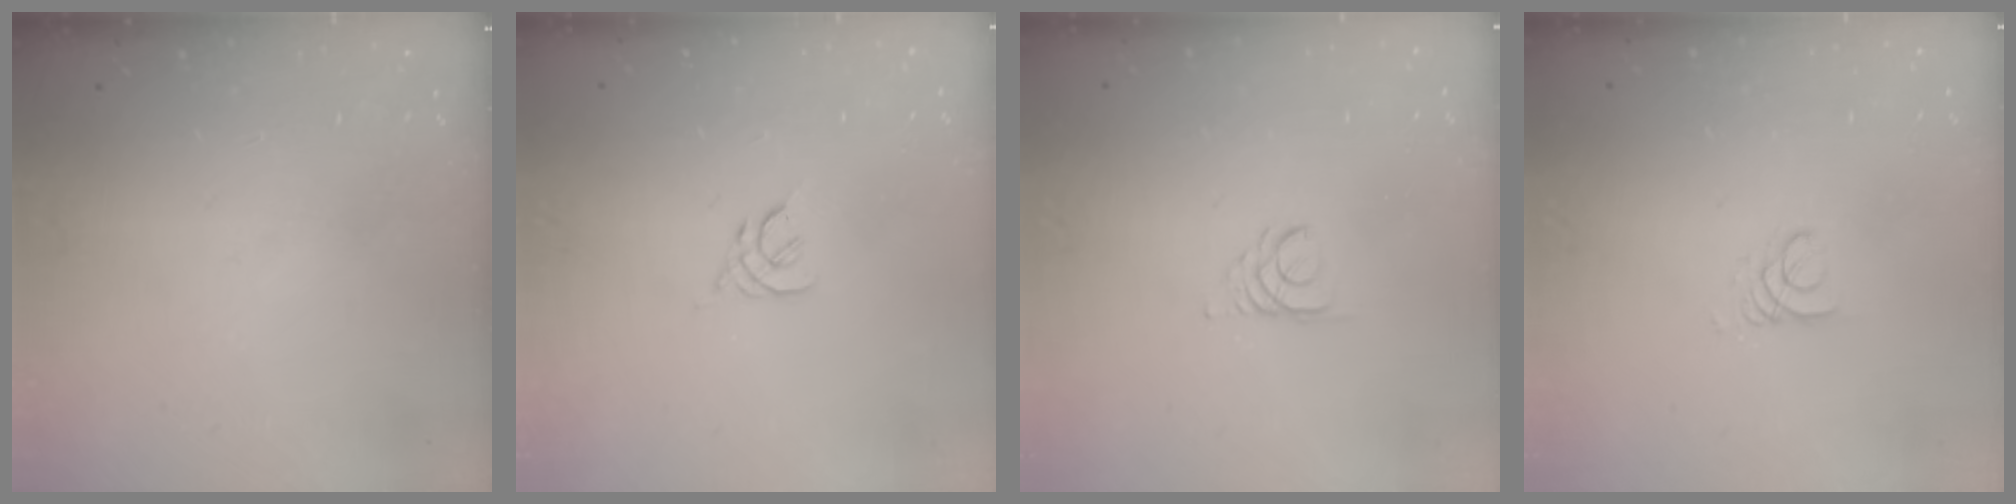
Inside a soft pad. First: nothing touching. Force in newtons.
{"total": 2.2, "press": 2.1, "slide": 0.6}
{"total": 2.6, "press": 2.6, "slide": 0.2}
{"total": 2.6, "press": 2.6, "slide": 0.2}